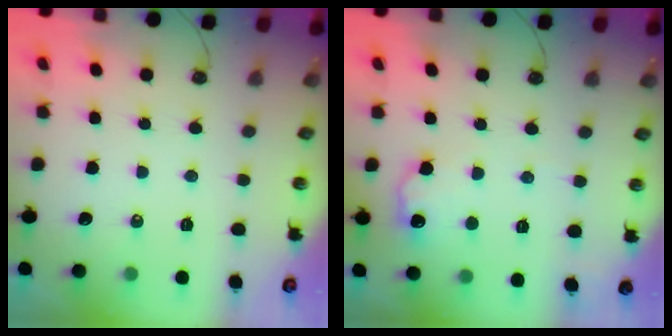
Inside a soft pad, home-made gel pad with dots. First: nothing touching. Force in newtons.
{"total": 9.6, "press": 9.6, "slide": 0.4}